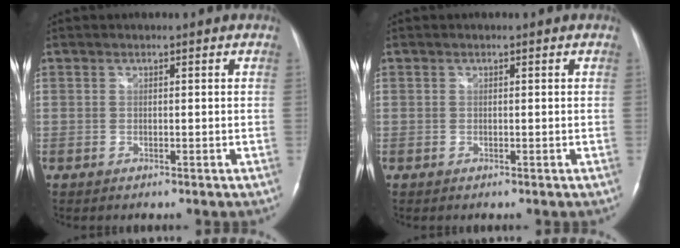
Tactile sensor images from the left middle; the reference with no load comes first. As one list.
[{"total": 0.0}]